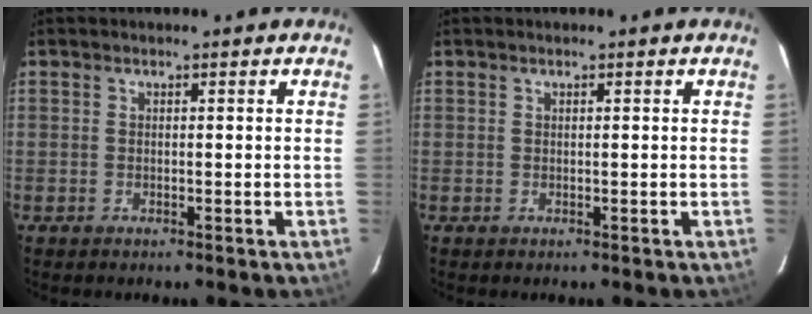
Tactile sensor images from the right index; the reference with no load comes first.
{"total": 0.0}